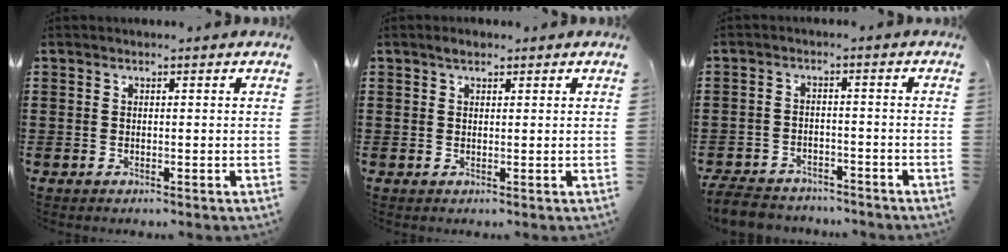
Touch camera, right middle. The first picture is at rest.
{"total": 1.4, "force": [1.0, 0.8, 0.6], "torque": [-0.013, 0.006, 0.018]}
{"total": 4.7, "force": [-4.5, 1.2, 0.5], "torque": [-0.020, 0.004, -0.094]}